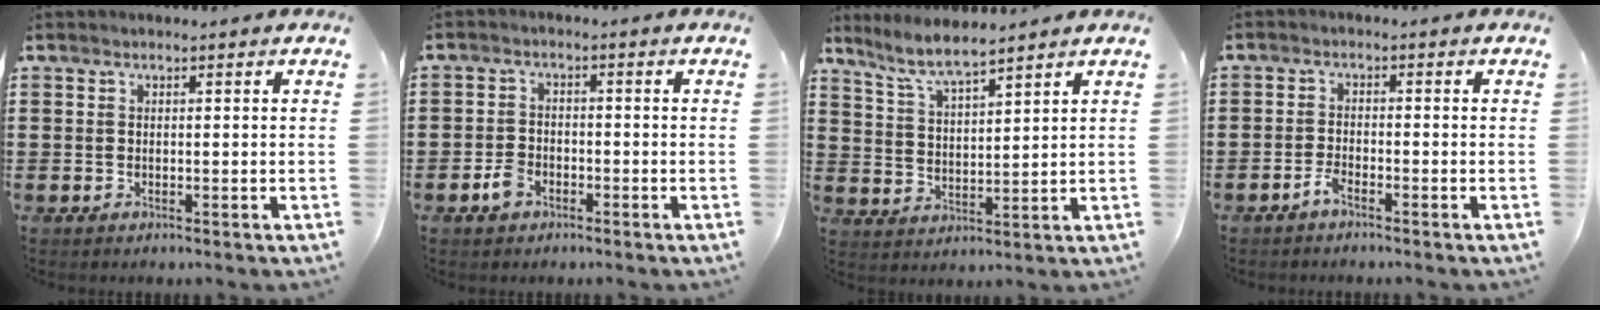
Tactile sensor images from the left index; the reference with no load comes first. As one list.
[{"total": 3.0, "force": [-1.7, 1.9, 1.5], "torque": [-0.036, 0.001, -0.034]}, {"total": 5.5, "force": [4.9, 0.1, 2.5], "torque": [-0.065, -0.017, 0.087]}, {"total": 1.9, "force": [-1.6, 0.3, 1.0], "torque": [-0.030, 0.001, -0.033]}]